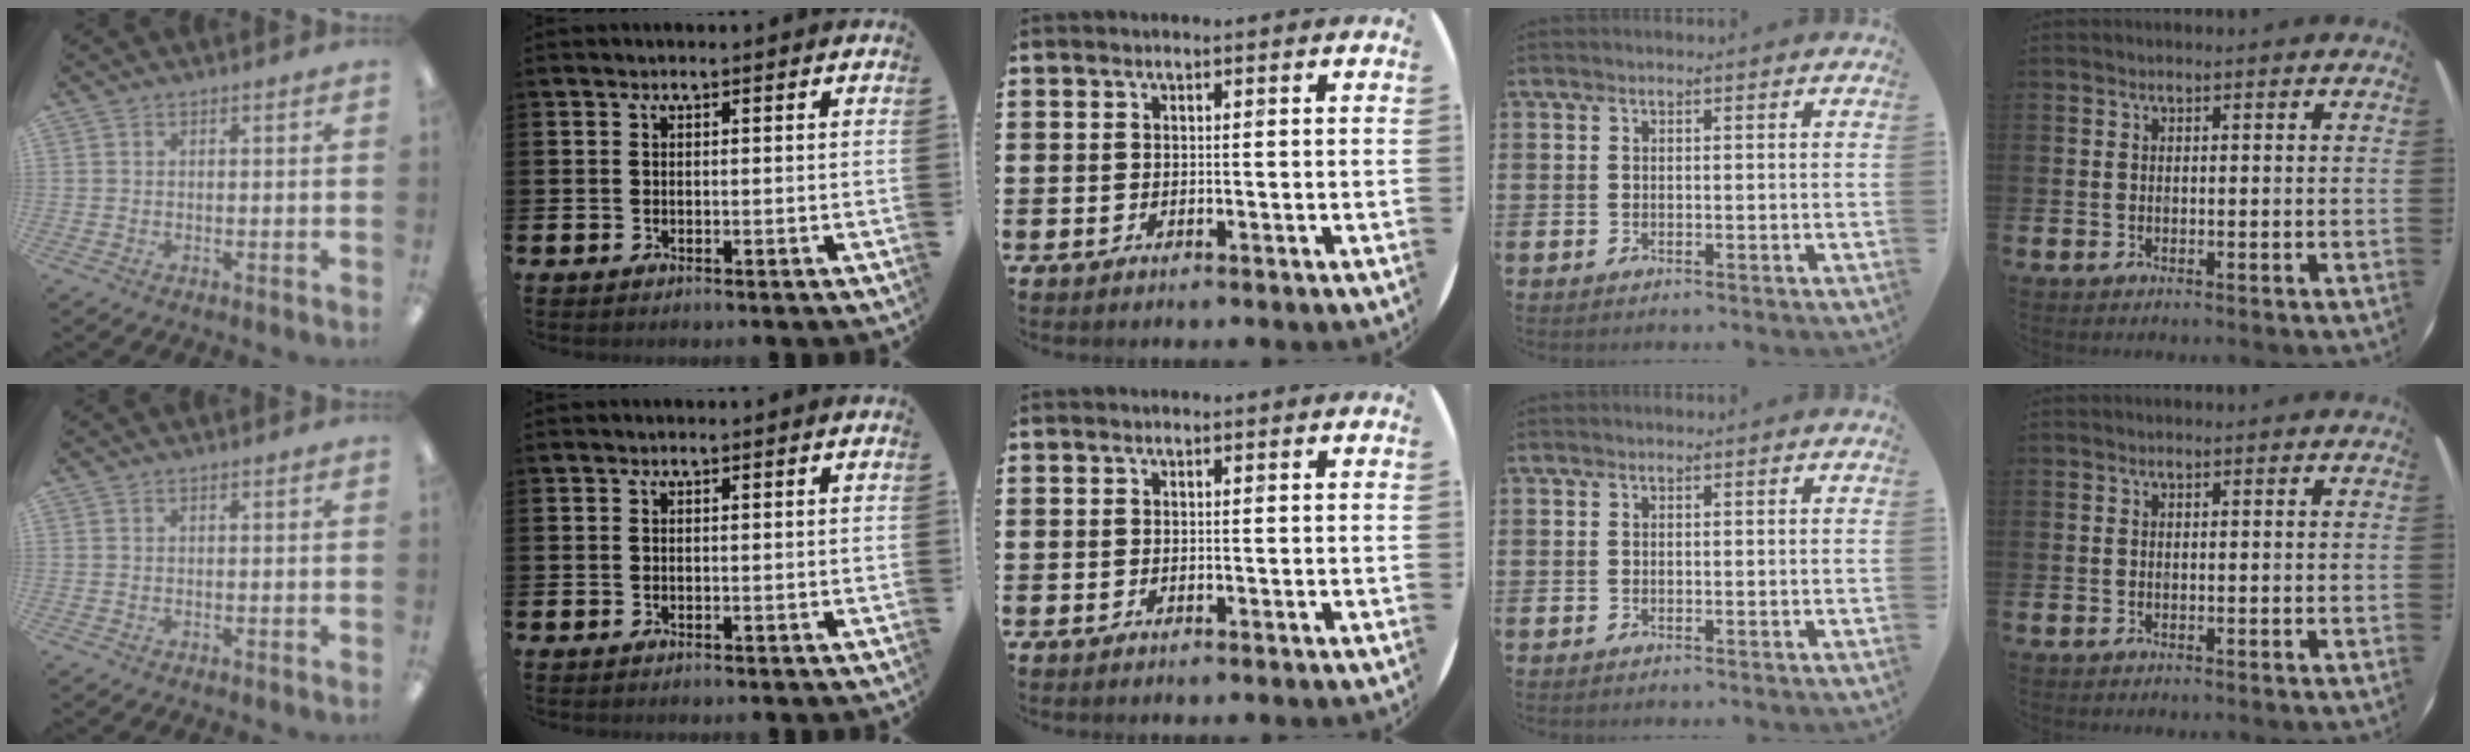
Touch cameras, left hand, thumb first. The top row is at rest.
{}